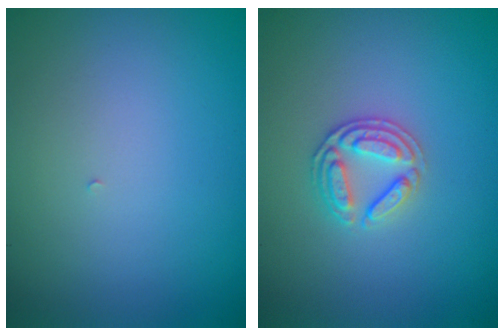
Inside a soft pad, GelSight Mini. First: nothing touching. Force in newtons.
{"total": 2.6, "press": 2.5, "slide": 0.6}